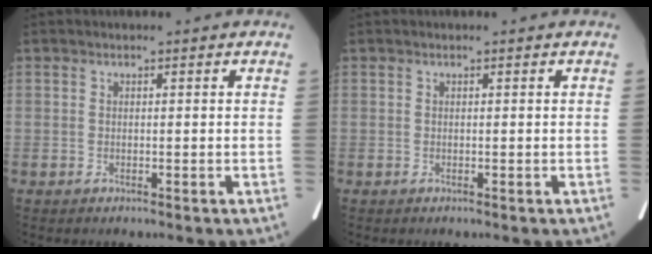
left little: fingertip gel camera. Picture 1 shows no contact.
{"total": 0.0}